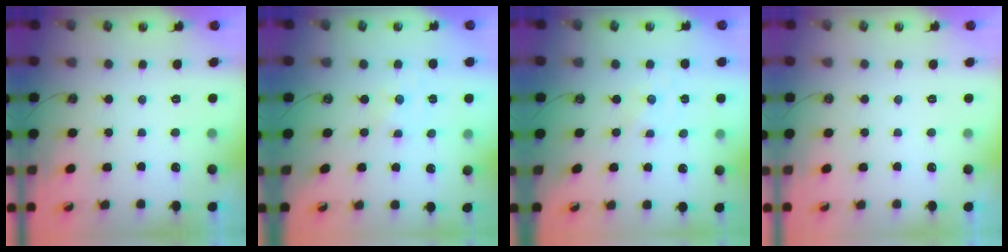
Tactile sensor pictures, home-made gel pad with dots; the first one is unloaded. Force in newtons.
{"total": 0.0}
{"total": 0.0}
{"total": 0.0}